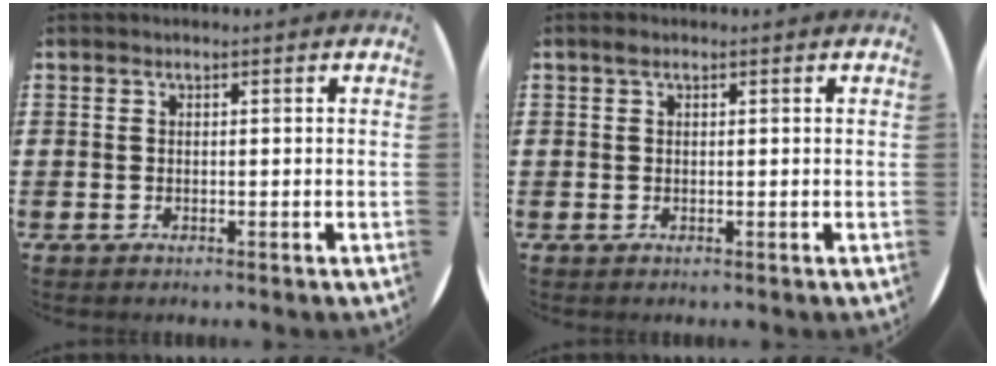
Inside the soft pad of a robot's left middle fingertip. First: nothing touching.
{"total": 0.8, "force": [0.5, 0.5, 0.4], "torque": [0.000, 0.000, 0.008]}